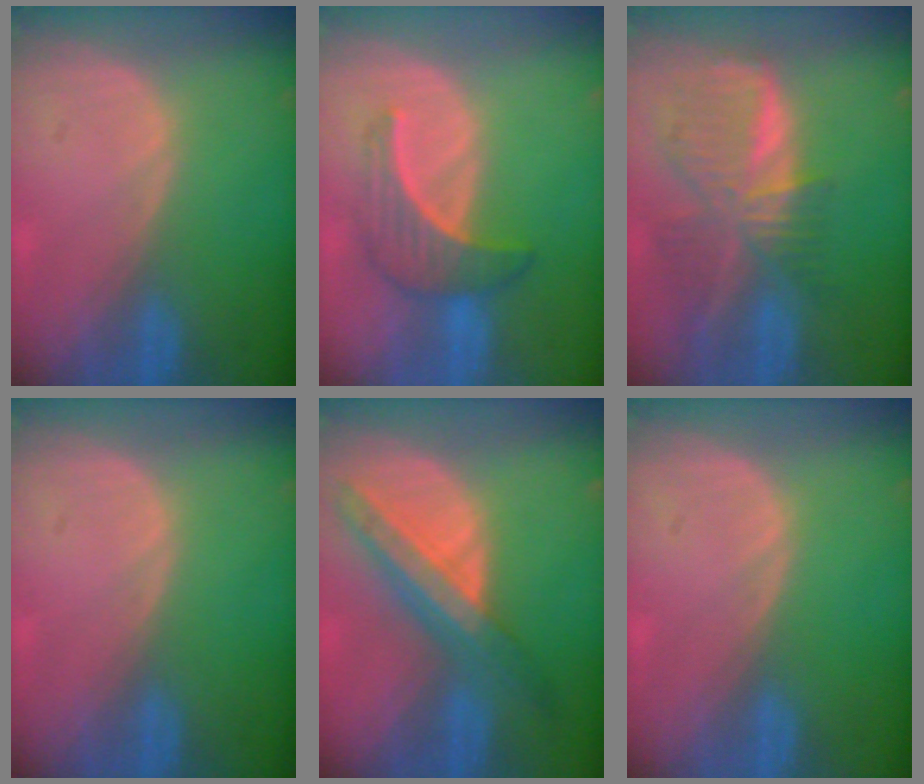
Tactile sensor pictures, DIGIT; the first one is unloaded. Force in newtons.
{"total": 5.7, "press": 5.6, "slide": 0.9}
{"total": 9.2, "press": 8.0, "slide": 4.5}
{"total": 0.0}
{"total": 8.7, "press": 7.6, "slide": 4.2}
{"total": 0.0}